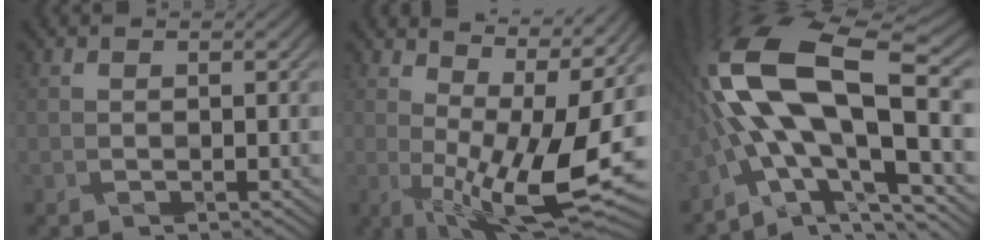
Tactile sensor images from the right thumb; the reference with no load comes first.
{"total": 14.0, "force": [2.4, 4.8, 12.9], "torque": [-0.194, 0.009, 0.060]}
{"total": 17.7, "force": [-1.8, 6.6, 16.4], "torque": [-0.312, 0.018, -0.042]}